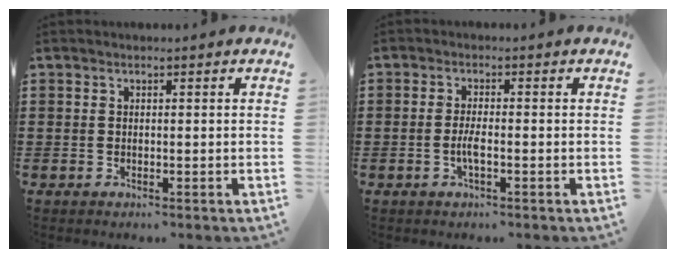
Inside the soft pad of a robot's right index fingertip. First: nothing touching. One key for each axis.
{"total": 2.7, "fx": -0.9, "fy": 0.5, "fz": 2.5, "tx": -0.058, "ty": -0.003, "tz": -0.021}